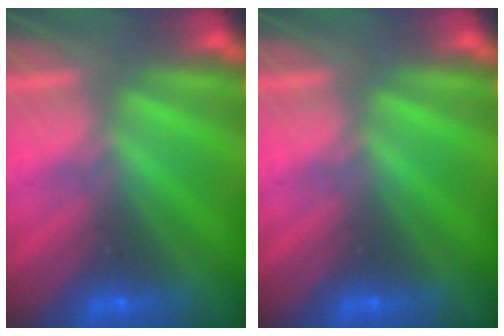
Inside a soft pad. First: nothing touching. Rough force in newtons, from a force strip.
{"total": 0.0}